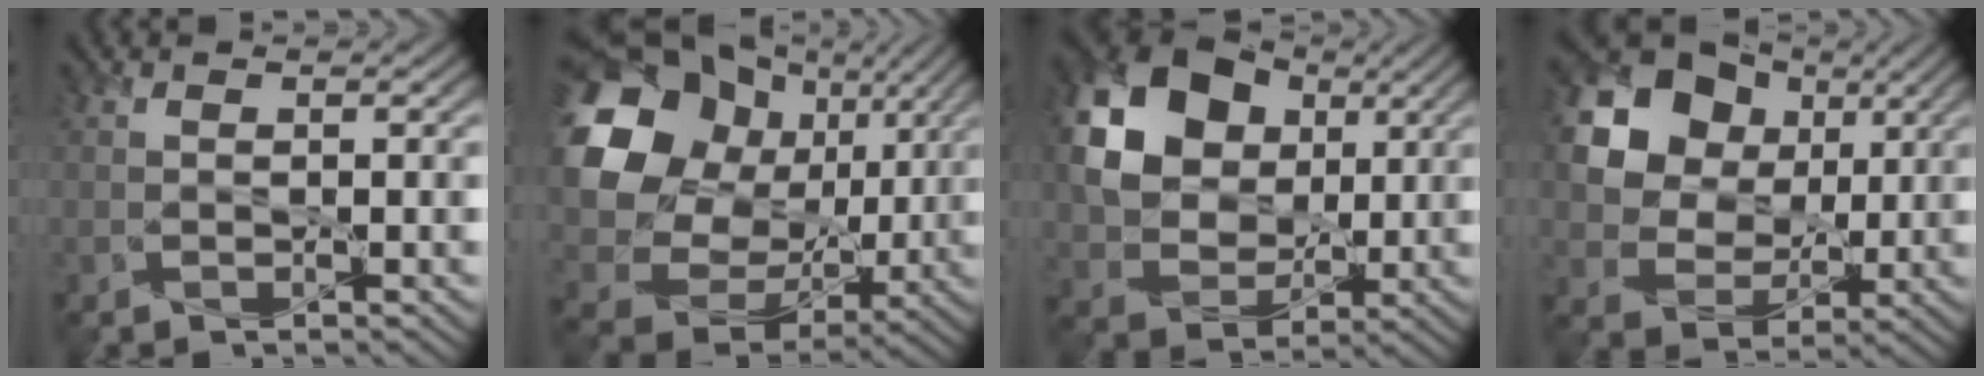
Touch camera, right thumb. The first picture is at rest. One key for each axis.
{"total": 16.9, "fx": 5.2, "fy": 14.0, "fz": 8.1, "tx": -0.209, "ty": 0.011, "tz": 0.099}
{"total": 16.0, "fx": 5.2, "fy": 12.5, "fz": 8.6, "tx": -0.212, "ty": 0.035, "tz": 0.109}
{"total": 14.7, "fx": 5.7, "fy": 12.2, "fz": 6.0, "tx": -0.191, "ty": 0.048, "tz": 0.125}